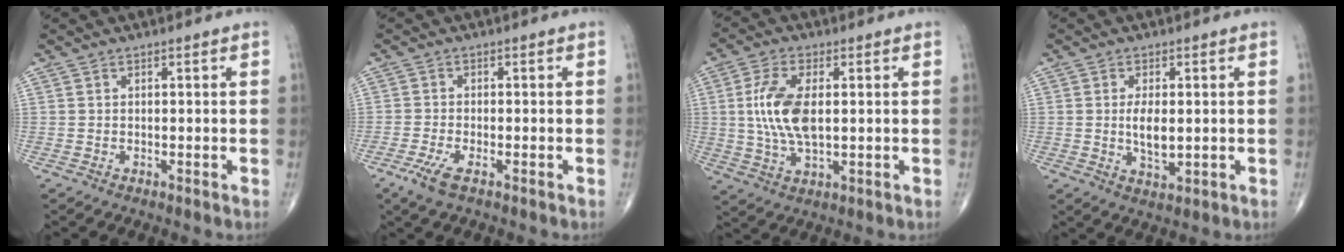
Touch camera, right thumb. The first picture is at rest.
{"total": 3.7, "force": [-2.2, 1.0, 2.9], "torque": [-0.071, -0.004, -0.045]}
{"total": 10.6, "force": [1.0, 5.0, 9.3], "torque": [-0.198, -0.004, 0.022]}
{"total": 5.0, "force": [0.1, 2.2, 4.4], "torque": [-0.078, -0.011, 0.003]}